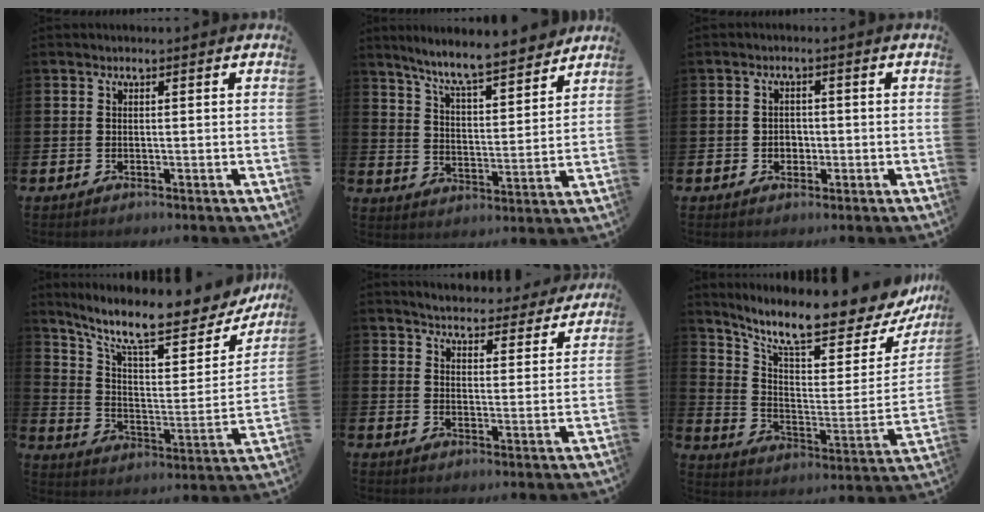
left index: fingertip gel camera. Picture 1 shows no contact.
{"total": 8.0, "force": [7.5, 0.5, 2.6], "torque": [-0.075, -0.054, 0.130]}
{"total": 1.9, "force": [-0.3, 1.7, 0.8], "torque": [-0.010, 0.005, -0.012]}
{"total": 12.0, "force": [9.9, 2.9, 6.1], "torque": [-0.141, -0.066, 0.165]}
{"total": 4.6, "force": [4.6, 0.7, 0.3], "torque": [-0.021, -0.035, 0.077]}
{"total": 10.7, "force": [9.2, 2.0, 5.1], "torque": [-0.110, -0.081, 0.151]}